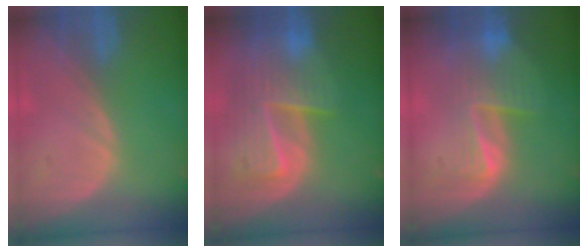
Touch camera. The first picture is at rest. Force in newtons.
{"total": 10.1, "press": 8.8, "slide": 5.0}
{"total": 7.1, "press": 6.5, "slide": 2.9}